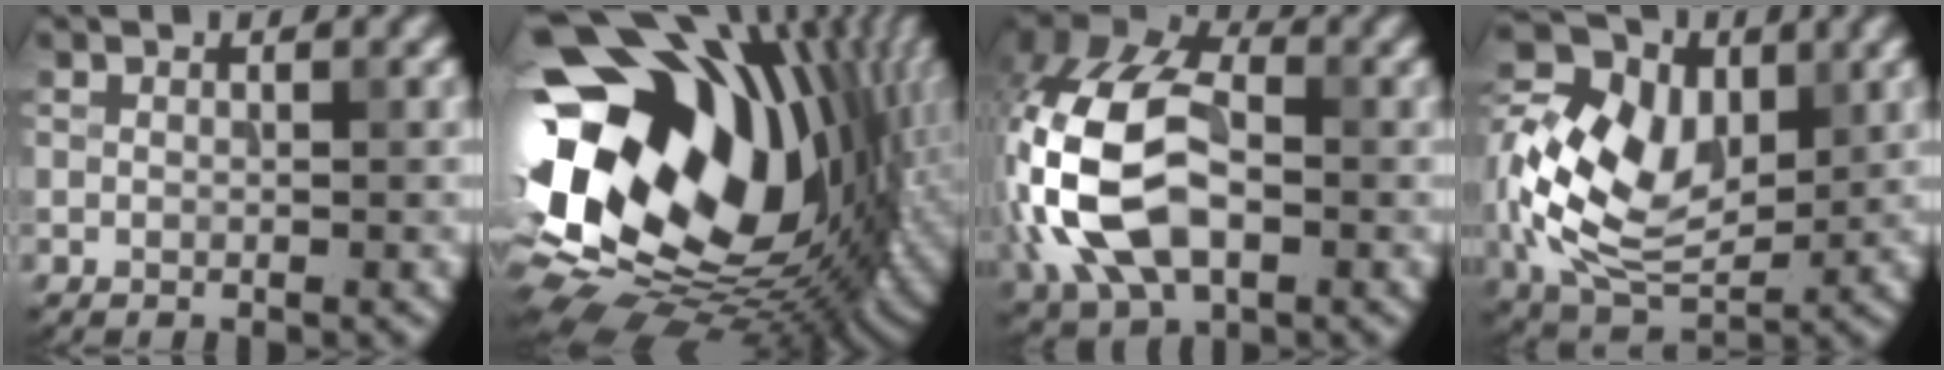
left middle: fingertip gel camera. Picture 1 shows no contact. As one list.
[{"total": 21.1, "force": [3.9, 12.9, 16.2], "torque": [-0.290, -0.012, 0.080]}, {"total": 12.7, "force": [-1.6, 8.1, 9.7], "torque": [-0.227, 0.010, -0.049]}, {"total": 11.1, "force": [1.6, 7.6, 8.0], "torque": [-0.175, 0.018, 0.032]}]